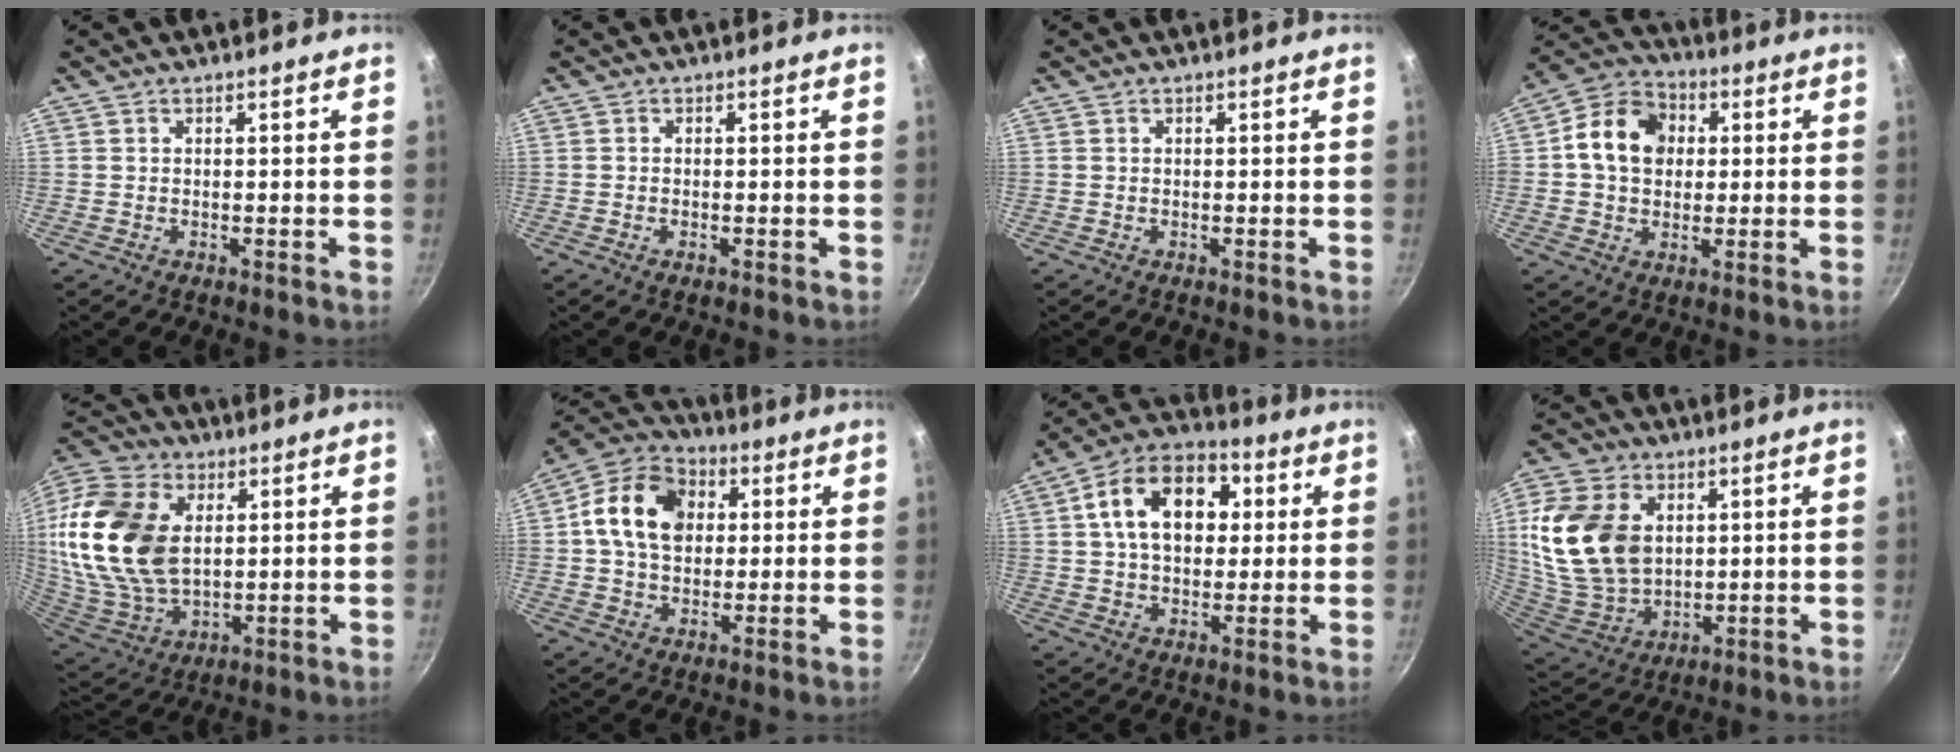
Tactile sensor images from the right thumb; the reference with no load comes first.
{"total": 0.7, "force": [-0.3, 0.3, 0.6], "torque": [-0.012, 0.002, -0.008]}
{"total": 0.0}
{"total": 11.8, "force": [1.6, 9.5, 6.8], "torque": [-0.089, 0.016, 0.007]}
{"total": 26.6, "force": [5.2, 17.5, 19.3], "torque": [-0.399, -0.008, 0.098]}
{"total": 14.4, "force": [2.4, 10.9, 9.1], "torque": [-0.132, 0.018, 0.024]}
{"total": 16.4, "force": [3.6, 11.2, 11.4], "torque": [-0.155, 0.021, 0.043]}
{"total": 19.8, "force": [3.8, 14.1, 13.3], "torque": [-0.248, -0.015, 0.086]}